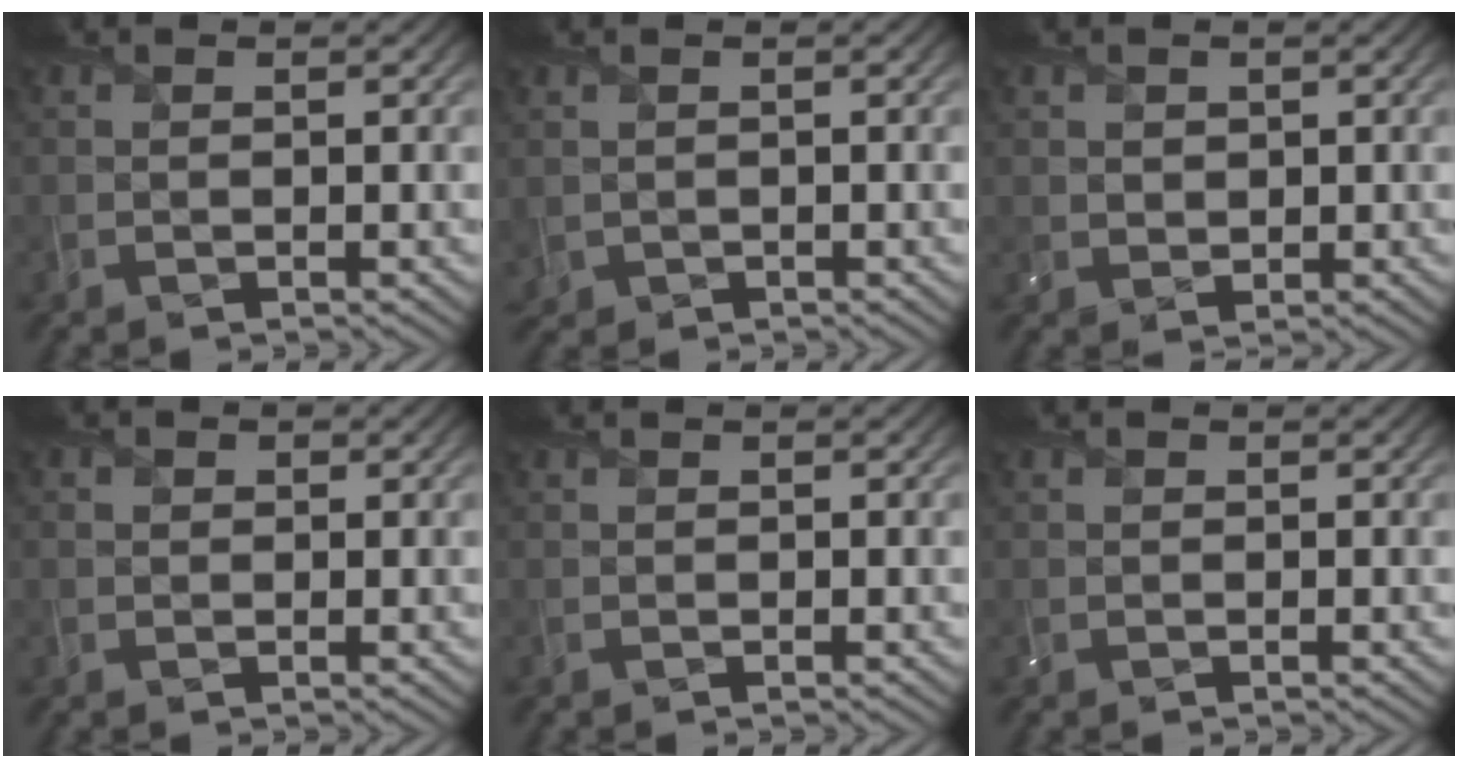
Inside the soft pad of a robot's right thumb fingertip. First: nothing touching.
{"total": 1.1, "force": [0.0, 1.1, 0.4], "torque": [-0.023, -0.006, 0.002]}
{"total": 1.3, "force": [0.5, 1.0, 0.5], "torque": [-0.018, -0.005, 0.009]}
{"total": 1.0, "force": [0.0, 1.0, 0.4], "torque": [-0.013, -0.001, -0.002]}
{"total": 0.6, "force": [-0.3, -0.5, 0.0], "torque": [0.003, 0.000, -0.006]}
{"total": 0.0}